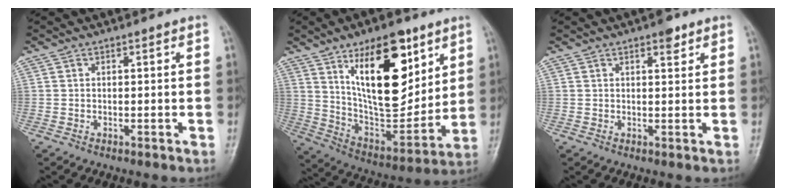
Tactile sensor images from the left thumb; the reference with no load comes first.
{"total": 21.8, "force": [9.7, 10.2, 16.7], "torque": [-0.209, -0.053, 0.173]}
{"total": 2.5, "force": [1.6, 1.1, 1.6], "torque": [-0.014, -0.007, 0.021]}